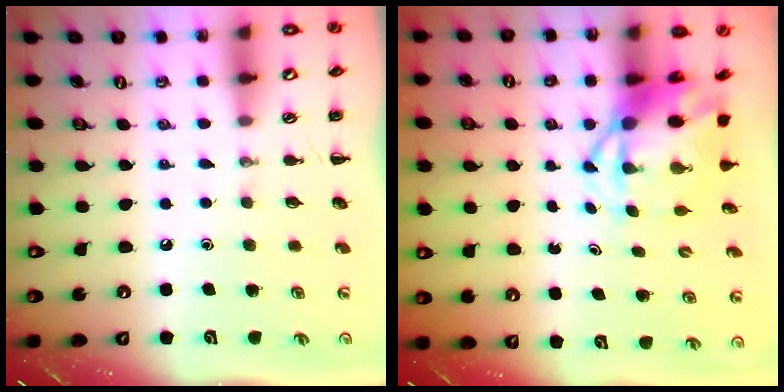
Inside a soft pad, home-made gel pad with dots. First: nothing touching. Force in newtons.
{"total": 7.2, "press": 6.9, "slide": 2.1}